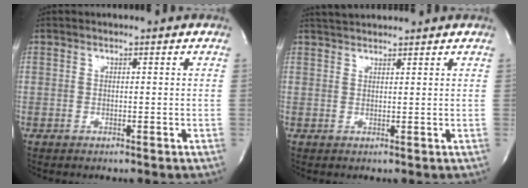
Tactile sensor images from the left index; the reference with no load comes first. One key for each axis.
{"total": 3.1, "fx": 3.0, "fy": 0.2, "fz": 0.7, "tx": -0.017, "ty": 0.023, "tz": 0.055}